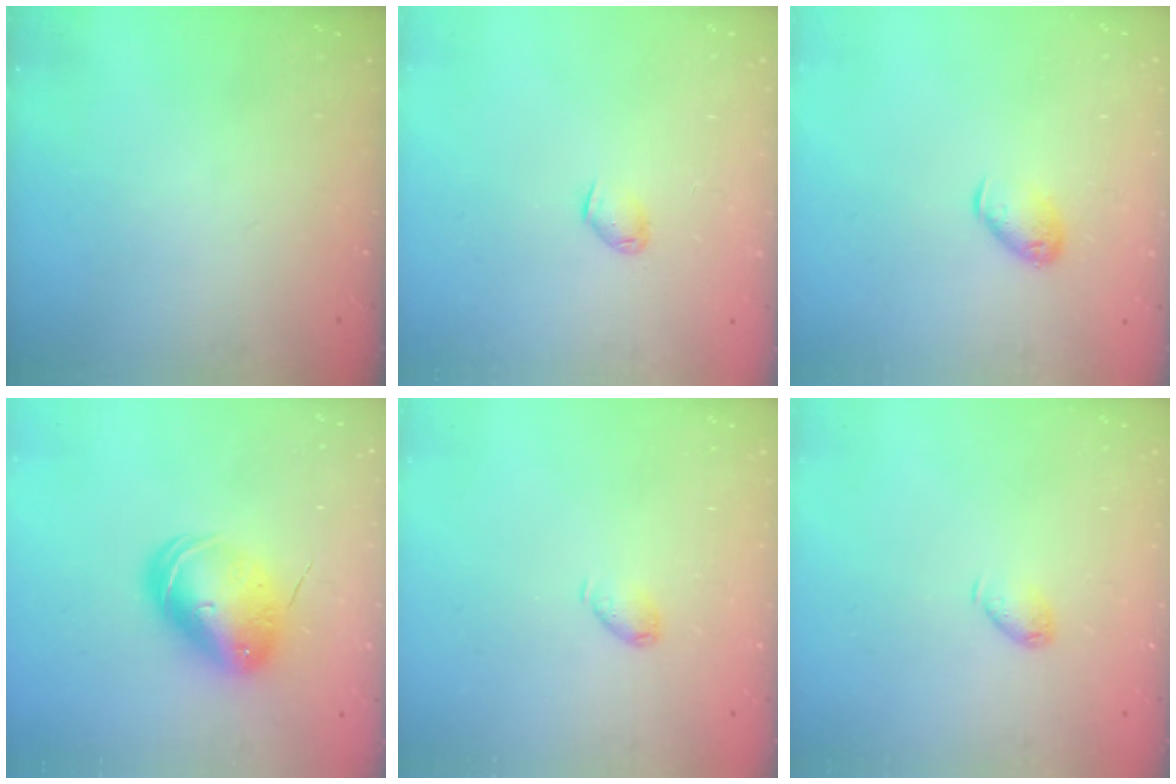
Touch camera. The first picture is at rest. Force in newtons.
{"total": 3.5, "press": 3.5, "slide": 0.8}
{"total": 6.9, "press": 6.8, "slide": 1.1}
{"total": 11.2, "press": 11.1, "slide": 2.0}
{"total": 4.5, "press": 4.4, "slide": 0.8}
{"total": 5.0, "press": 5.0, "slide": 0.6}